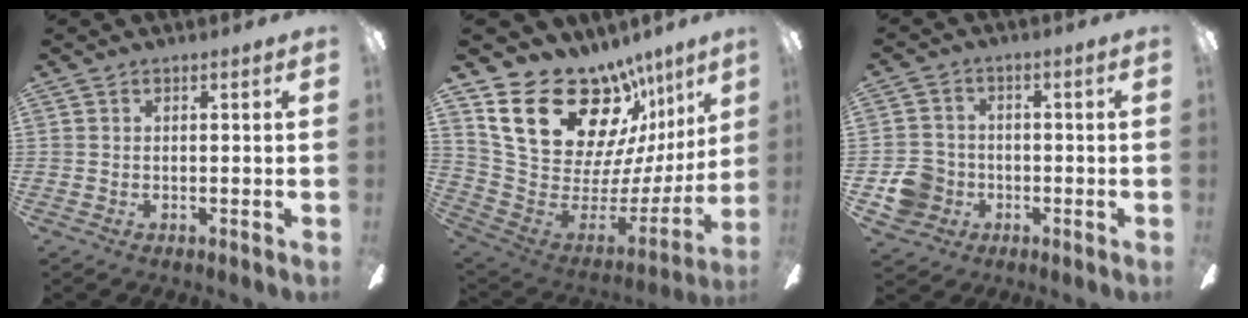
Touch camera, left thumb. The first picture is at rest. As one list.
[{"total": 26.6, "force": [16.5, 14.4, 15.1], "torque": [-0.256, -0.103, 0.328]}, {"total": 8.2, "force": [-2.5, 7.5, 2.1], "torque": [-0.060, 0.026, -0.042]}]